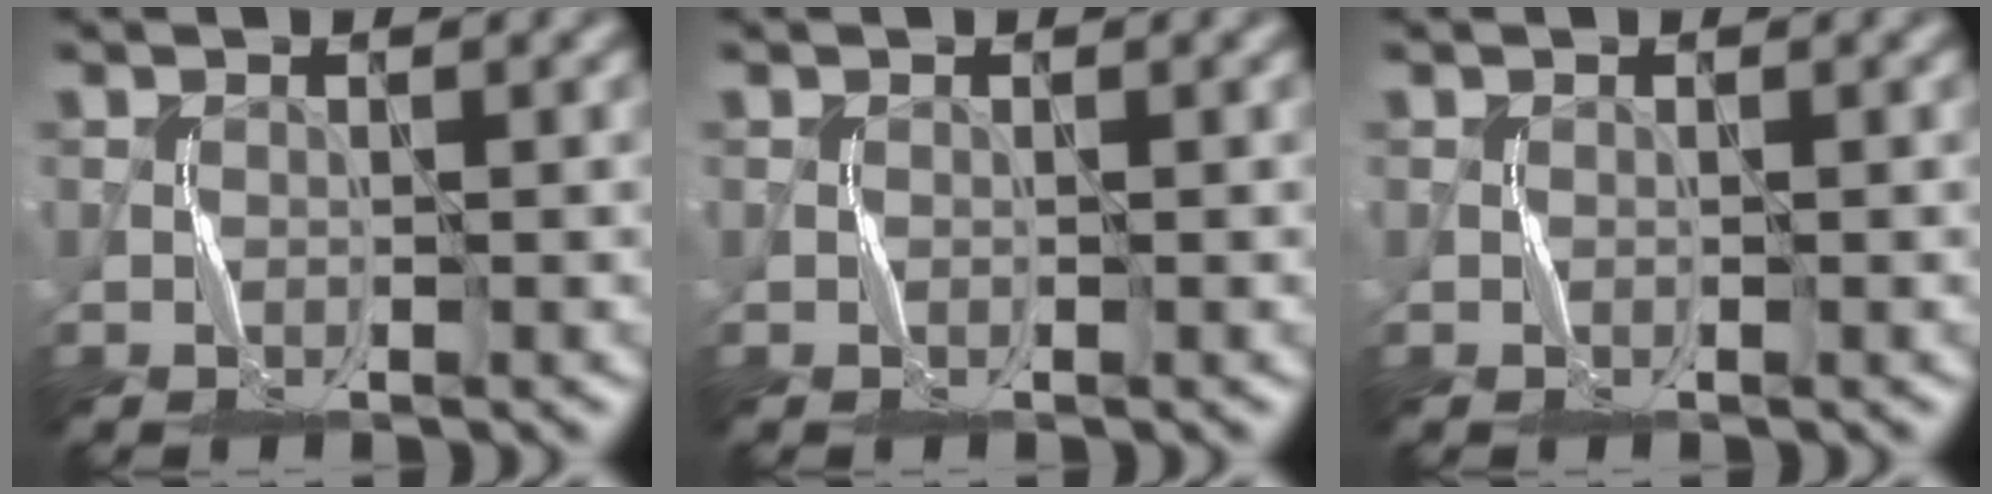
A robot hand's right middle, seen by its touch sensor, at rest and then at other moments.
{"total": 0.0}
{"total": 0.0}